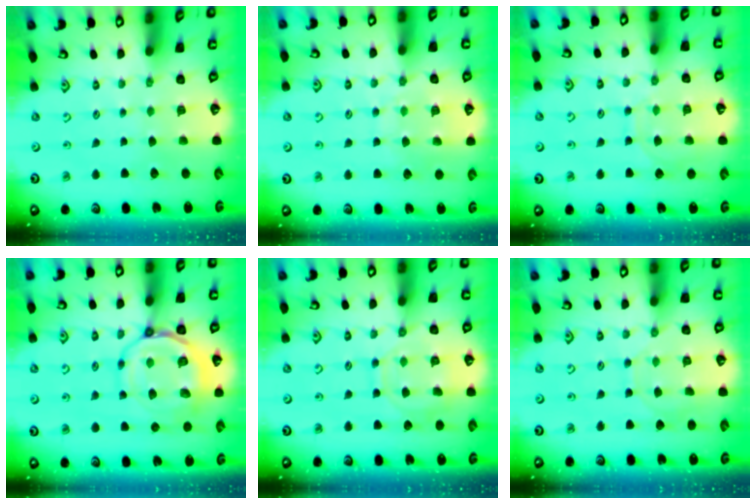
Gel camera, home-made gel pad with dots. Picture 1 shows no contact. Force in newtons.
{"total": 8.7, "press": 8.7, "slide": 0.8}
{"total": 7.3, "press": 7.3, "slide": 0.6}
{"total": 12.5, "press": 12.5, "slide": 1.2}
{"total": 10.8, "press": 10.7, "slide": 1.0}
{"total": 6.5, "press": 6.5, "slide": 0.6}